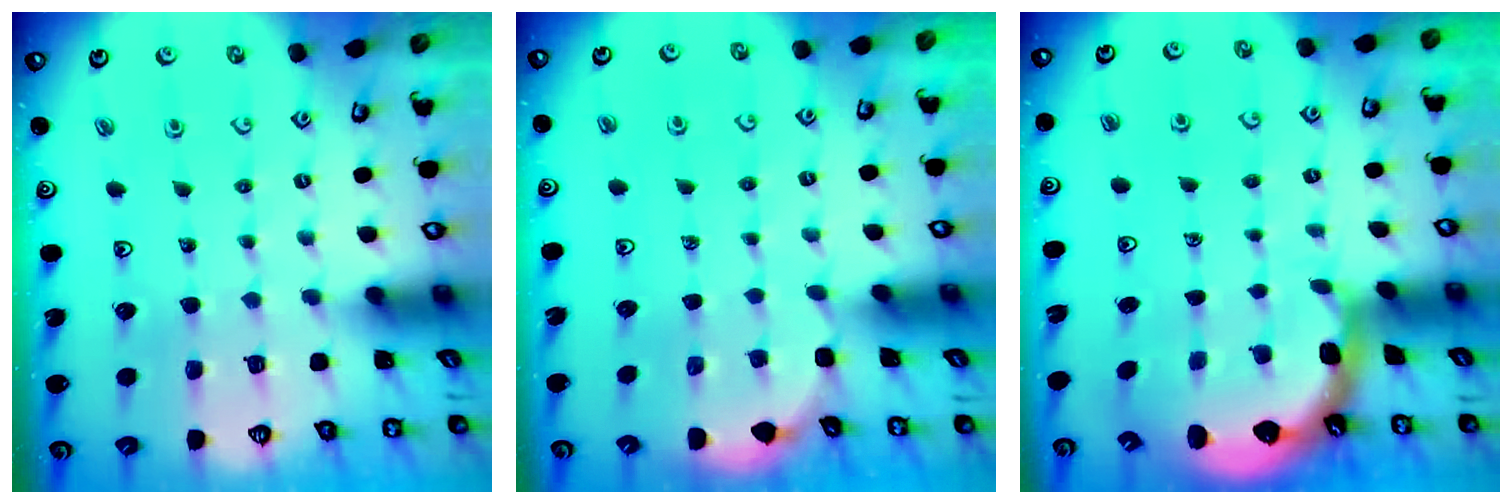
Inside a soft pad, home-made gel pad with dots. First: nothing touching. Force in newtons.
{"total": 1.8, "press": 1.7, "slide": 0.0}
{"total": 2.7, "press": 1.5, "slide": 2.3}